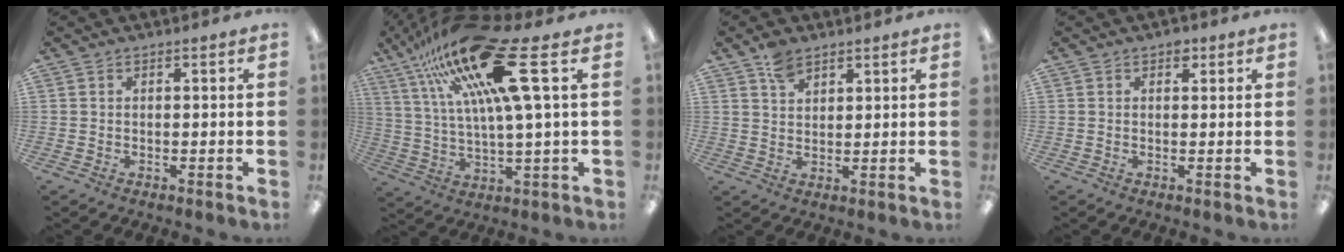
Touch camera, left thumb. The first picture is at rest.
{"total": 22.8, "force": [12.2, 4.7, 18.6], "torque": [-0.353, -0.052, 0.189]}
{"total": 4.5, "force": [3.3, 2.5, 1.9], "torque": [-0.029, -0.010, 0.060]}
{"total": 2.3, "force": [1.2, 1.5, 1.3], "torque": [-0.011, -0.002, 0.018]}